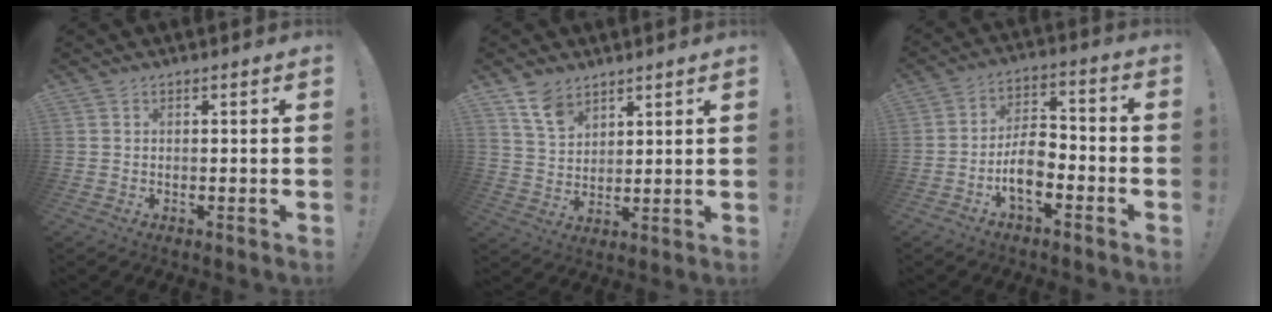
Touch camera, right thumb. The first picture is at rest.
{"total": 8.4, "force": [6.1, 4.9, 3.2], "torque": [-0.062, -0.031, 0.118]}
{"total": 9.2, "force": [-4.2, 5.0, 6.5], "torque": [-0.113, 0.018, -0.075]}